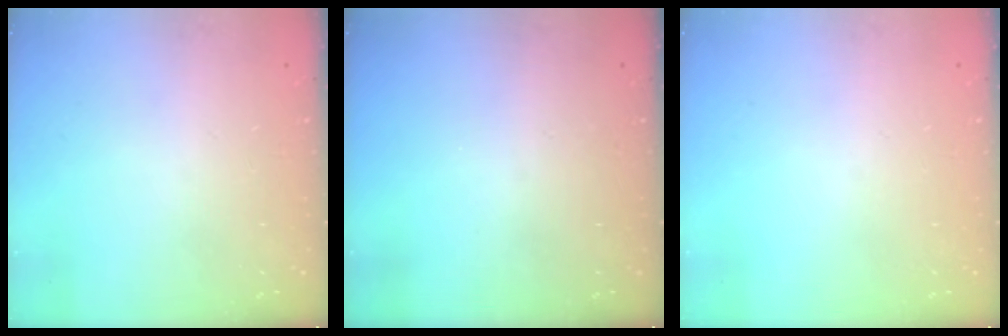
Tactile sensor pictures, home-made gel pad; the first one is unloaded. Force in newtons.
{"total": 0.0}
{"total": 0.0}